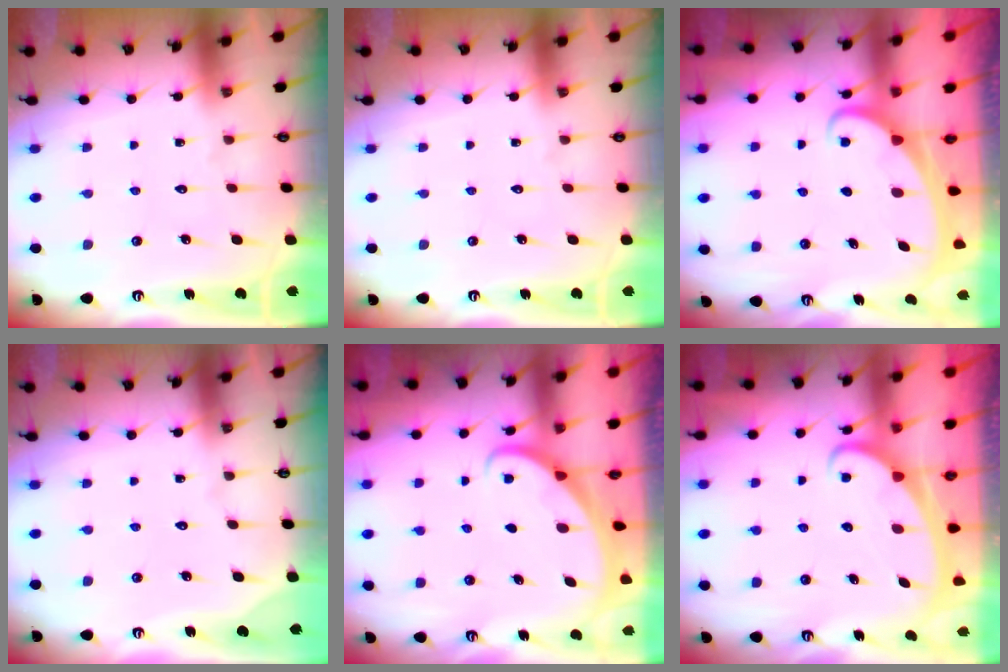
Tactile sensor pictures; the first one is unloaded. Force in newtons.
{"total": 0.0}
{"total": 1.9, "press": 1.9, "slide": 0.1}
{"total": 0.0}
{"total": 1.5, "press": 1.5, "slide": 0.1}
{"total": 2.2, "press": 2.1, "slide": 0.4}